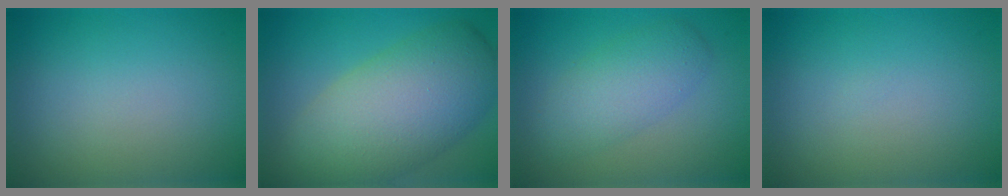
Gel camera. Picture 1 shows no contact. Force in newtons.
{"total": 11.4, "press": 11.4, "slide": 0.6}
{"total": 4.0, "press": 4.0, "slide": 0.2}
{"total": 0.0}